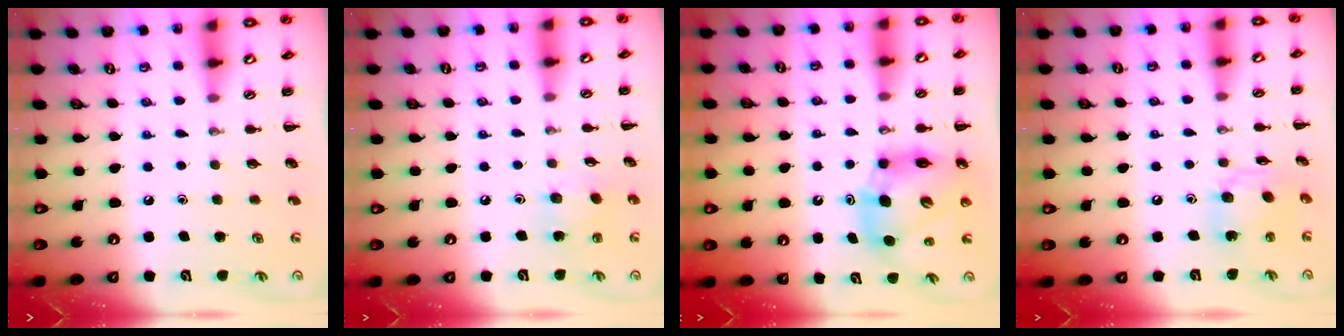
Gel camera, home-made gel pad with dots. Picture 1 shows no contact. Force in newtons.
{"total": 4.9, "press": 4.9, "slide": 0.8}
{"total": 11.2, "press": 10.7, "slide": 3.4}
{"total": 7.5, "press": 7.5, "slide": 0.5}